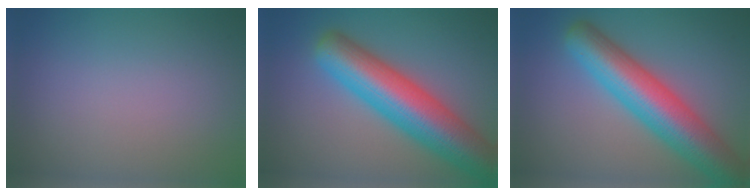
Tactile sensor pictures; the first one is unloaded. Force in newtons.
{"total": 10.3, "press": 10.3, "slide": 0.4}
{"total": 9.2, "press": 9.2, "slide": 0.5}